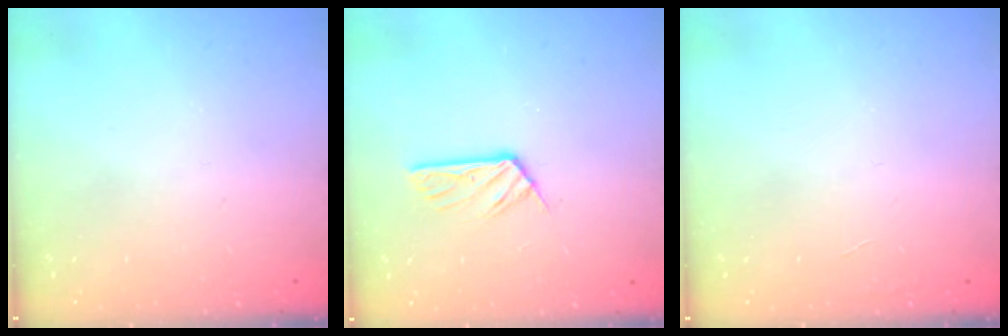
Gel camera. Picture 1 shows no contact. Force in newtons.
{"total": 4.7, "press": 4.7, "slide": 0.2}
{"total": 0.0}